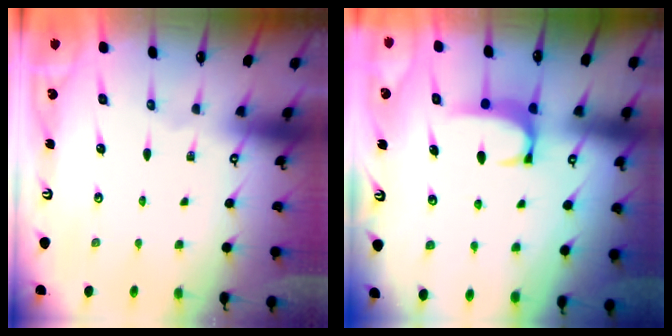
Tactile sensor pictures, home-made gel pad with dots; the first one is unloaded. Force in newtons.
{"total": 1.8, "press": 1.8, "slide": 0.5}